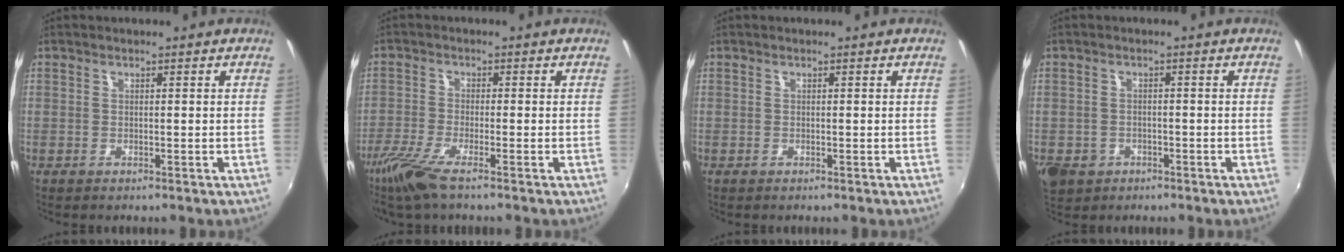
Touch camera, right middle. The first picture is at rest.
{"total": 7.2, "force": [-5.2, 0.6, 5.0], "torque": [-0.125, -0.025, -0.103]}
{"total": 0.0}
{"total": 6.6, "force": [-2.9, 5.3, 2.6], "torque": [-0.075, -0.009, -0.045]}